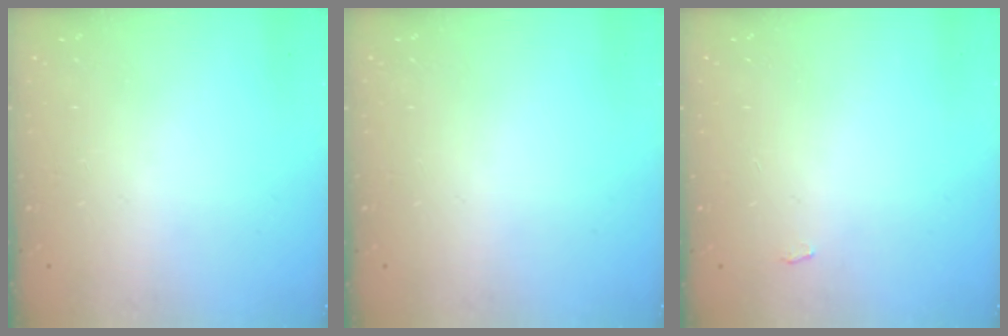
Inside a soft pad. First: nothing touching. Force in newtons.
{"total": 0.0}
{"total": 2.8, "press": 2.8, "slide": 0.3}